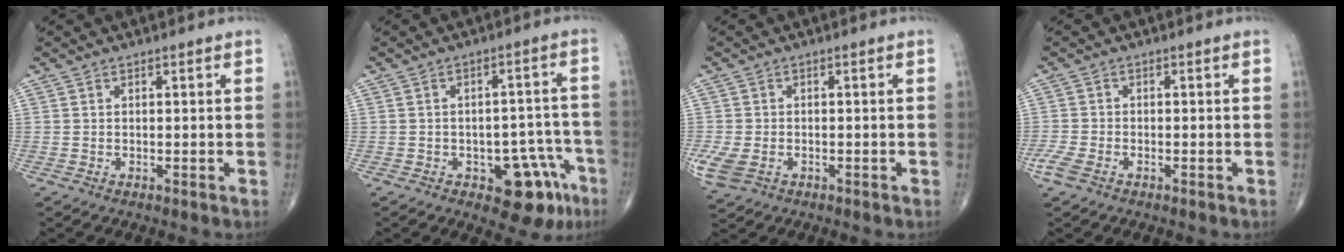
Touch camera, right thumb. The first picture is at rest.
{"total": 10.2, "force": [-5.1, 5.4, 7.0], "torque": [-0.042, 0.040, -0.057]}
{"total": 5.0, "force": [-1.7, 3.4, 3.2], "torque": [-0.082, 0.001, -0.026]}
{"total": 3.3, "force": [-1.9, 1.6, 2.1], "torque": [-0.059, 0.000, -0.040]}